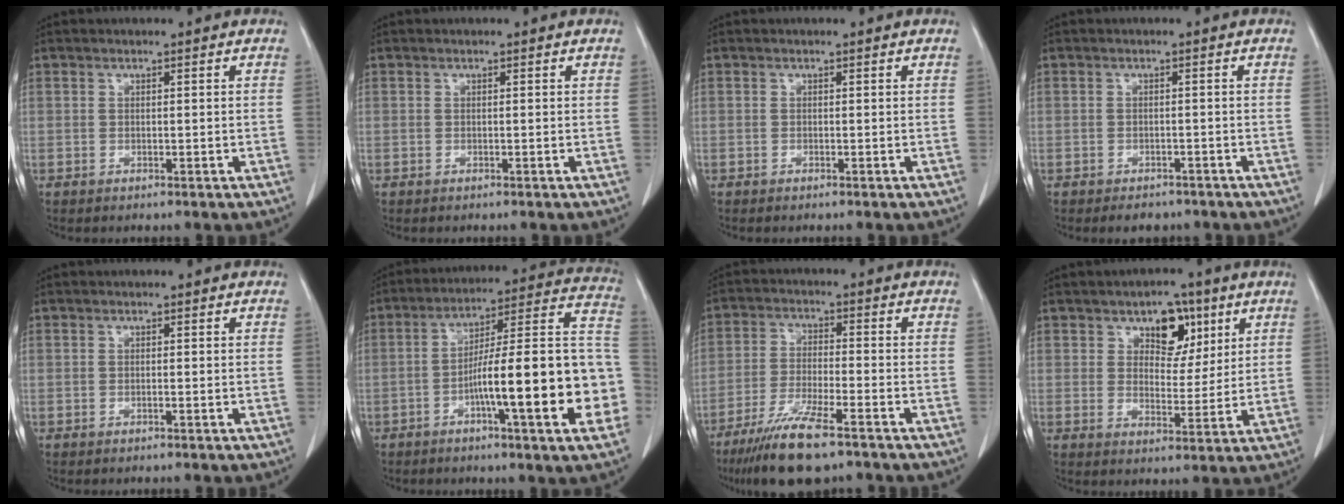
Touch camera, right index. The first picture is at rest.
{"total": 0.0}
{"total": 0.0}
{"total": 3.1, "force": [-2.5, 1.6, 0.8], "torque": [-0.009, 0.002, -0.029]}
{"total": 0.0}
{"total": 21.7, "force": [-5.7, 2.0, 20.9], "torque": [-0.226, 0.025, -0.082]}
{"total": 10.7, "force": [-7.6, 1.2, 7.4], "torque": [-0.139, -0.029, -0.133]}
{"total": 7.0, "force": [3.6, 4.3, 4.2], "torque": [-0.055, 0.010, 0.056]}